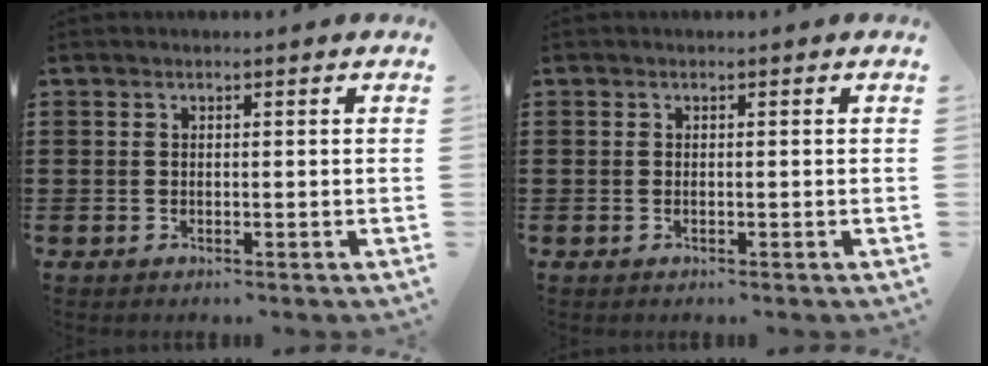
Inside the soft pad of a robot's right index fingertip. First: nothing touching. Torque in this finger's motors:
{"motor_torque": [-0.79, 1.35, -0.02, 0.00]}